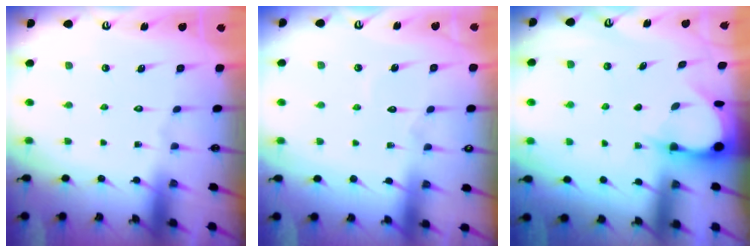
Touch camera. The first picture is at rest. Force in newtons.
{"total": 3.7, "press": 3.6, "slide": 0.4}
{"total": 3.5, "press": 3.5, "slide": 0.4}